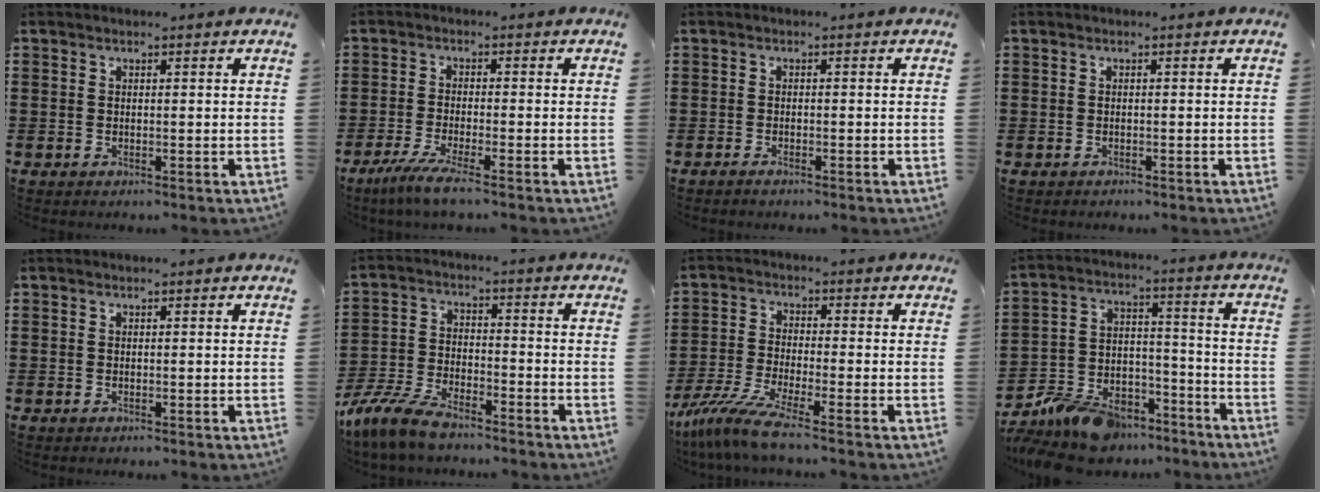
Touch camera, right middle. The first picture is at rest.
{"total": 4.4, "force": [-3.4, 0.1, 2.9], "torque": [-0.068, -0.017, -0.067]}
{"total": 0.8, "force": [-0.7, 0.1, 0.4], "torque": [-0.012, -0.007, -0.011]}
{"total": 0.9, "force": [-0.6, 0.6, -0.1], "torque": [0.002, 0.004, -0.016]}
{"total": 0.0}
{"total": 7.7, "force": [-6.8, 1.9, 3.1], "torque": [-0.084, 0.006, -0.136]}
{"total": 7.2, "force": [-5.8, 0.2, 4.2], "torque": [-0.104, -0.019, -0.118]}
{"total": 10.0, "force": [-9.2, 3.3, 2.3], "torque": [-0.057, 0.030, -0.180]}